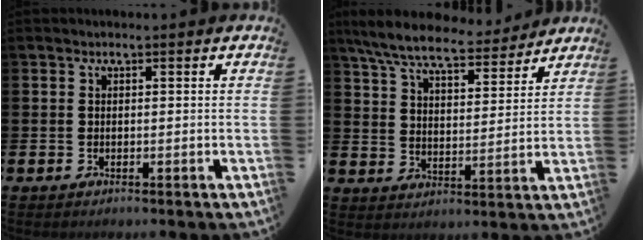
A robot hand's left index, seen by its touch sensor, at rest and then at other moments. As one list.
[{"total": 8.1, "force": [7.3, 1.6, 2.9], "torque": [-0.088, -0.041, 0.130]}]